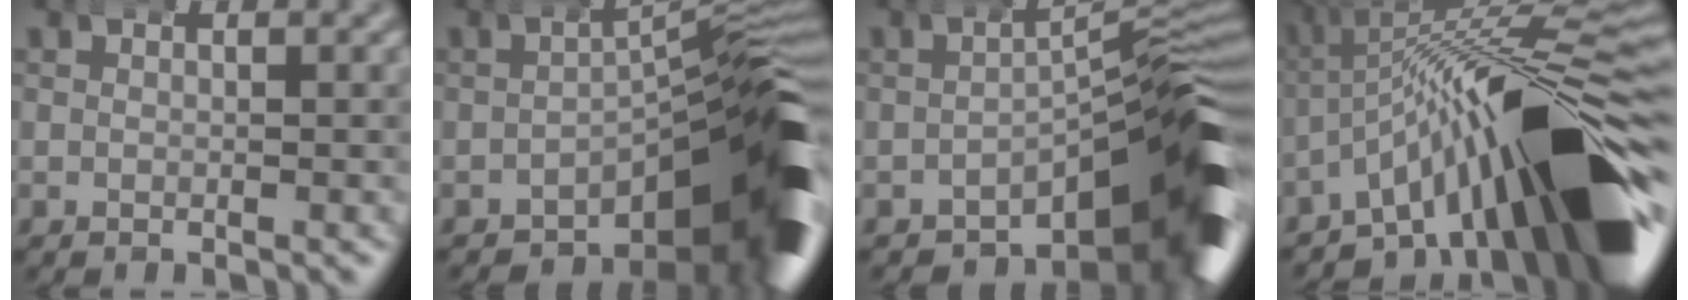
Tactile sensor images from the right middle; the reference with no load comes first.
{"total": 16.6, "force": [-6.3, 6.5, 13.9], "torque": [-0.141, -0.006, -0.085]}
{"total": 14.3, "force": [-6.1, 5.6, 11.6], "torque": [-0.111, -0.001, -0.087]}
{"total": 20.1, "force": [-6.0, 8.7, 17.1], "torque": [-0.245, -0.008, -0.085]}